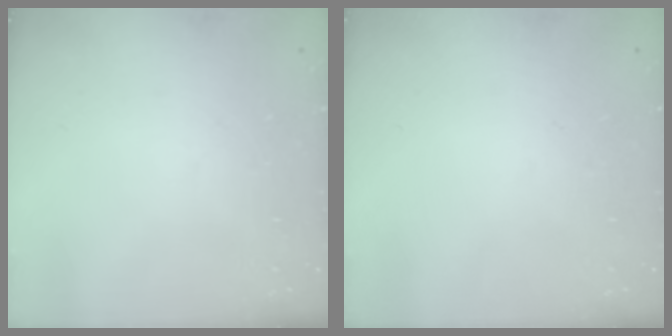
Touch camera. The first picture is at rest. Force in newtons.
{"total": 0.0}